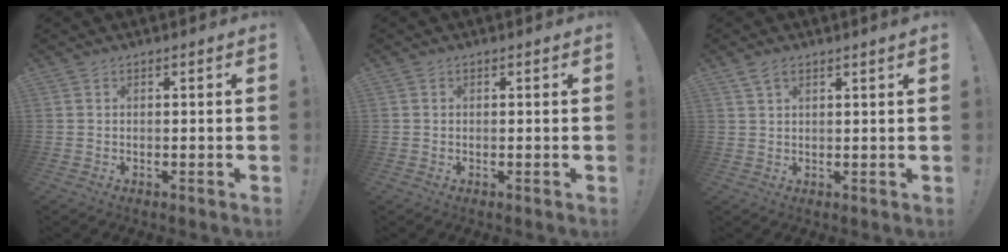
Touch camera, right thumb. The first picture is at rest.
{"total": 0.5, "force": [-0.1, 0.4, -0.4], "torque": [0.000, 0.004, -0.001]}
{"total": 3.1, "force": [2.1, 0.6, 2.2], "torque": [-0.040, -0.008, 0.038]}